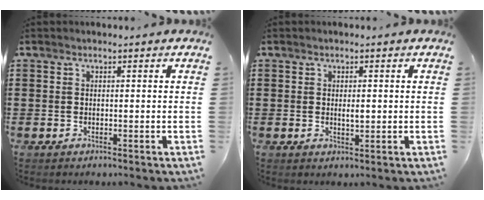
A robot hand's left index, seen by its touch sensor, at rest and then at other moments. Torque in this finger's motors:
{"motor_torque": [0.69, 0.05, 0.07, 0.05]}